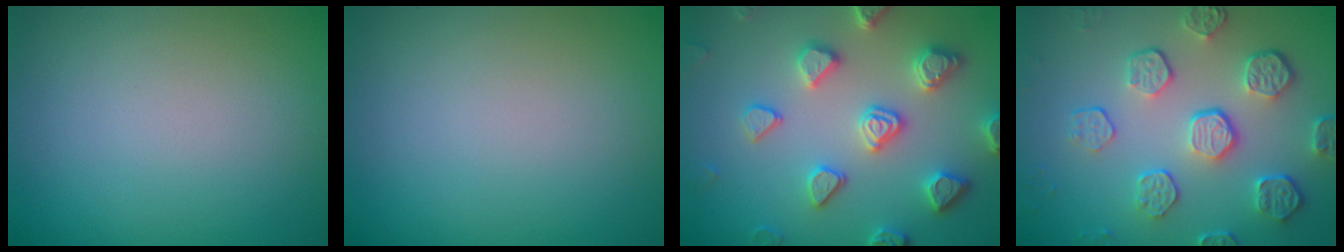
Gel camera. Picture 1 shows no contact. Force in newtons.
{"total": 0.0}
{"total": 5.0, "press": 4.6, "slide": 1.8}
{"total": 5.7, "press": 4.2, "slide": 3.9}